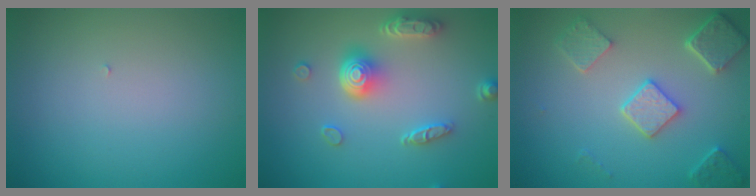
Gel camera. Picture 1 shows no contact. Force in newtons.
{"total": 4.9, "press": 3.7, "slide": 3.1}
{"total": 4.9, "press": 3.9, "slide": 3.0}